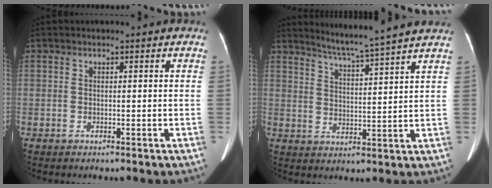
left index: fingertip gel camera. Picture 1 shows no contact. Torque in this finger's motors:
{"motor_torque": [-0.41, -0.41, -0.10, 0.01]}